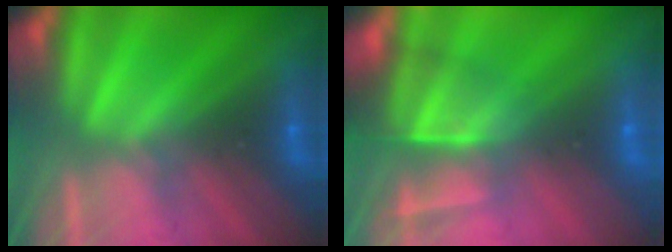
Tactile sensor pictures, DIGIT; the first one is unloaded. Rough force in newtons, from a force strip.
{"total": 5.9}